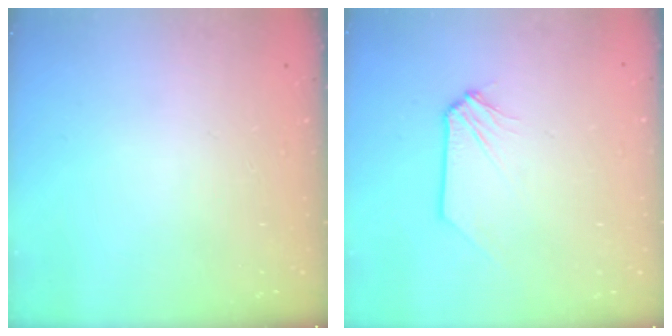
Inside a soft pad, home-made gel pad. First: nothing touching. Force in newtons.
{"total": 0.8, "press": 0.8, "slide": 0.1}